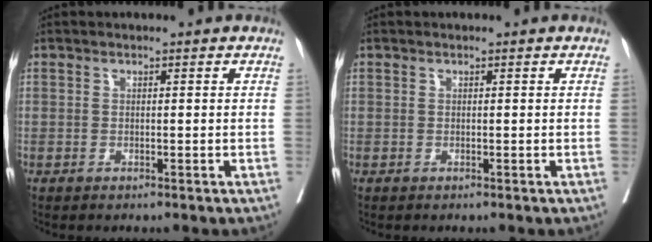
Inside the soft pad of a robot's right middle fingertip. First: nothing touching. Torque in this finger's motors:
{"motor_torque": [0.60, -0.46, 0.02, 0.01]}